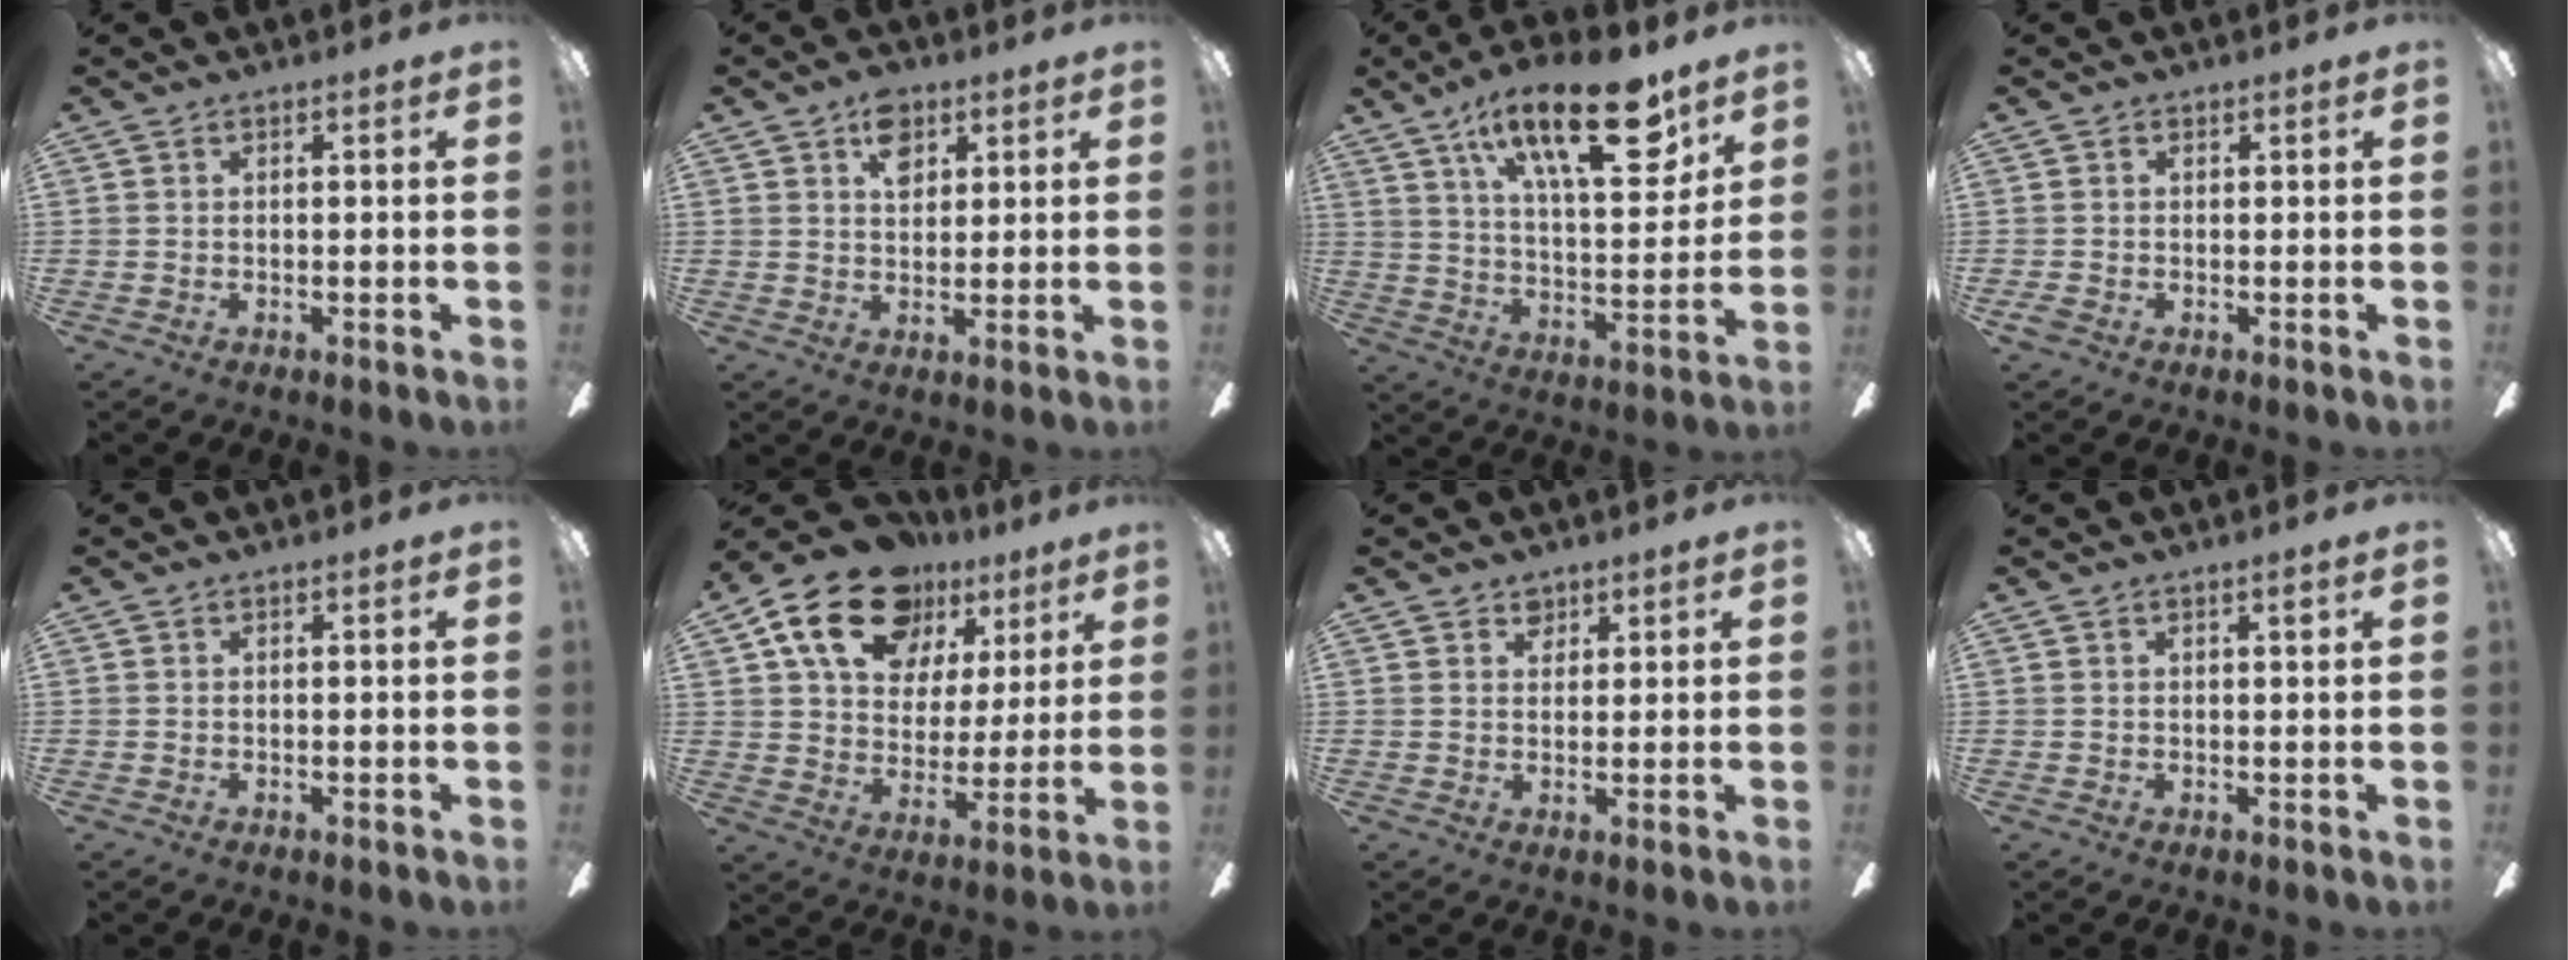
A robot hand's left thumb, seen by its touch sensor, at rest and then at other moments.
{"total": 6.5, "force": [3.4, 4.3, 3.5], "torque": [-0.039, -0.003, 0.057]}
{"total": 22.9, "force": [13.4, 8.6, 16.4], "torque": [-0.245, -0.065, 0.215]}
{"total": 1.5, "force": [-0.5, 1.3, 0.5], "torque": [-0.007, 0.003, -0.009]}
{"total": 0.0}
{"total": 18.9, "force": [11.8, 11.9, 8.8], "torque": [-0.157, -0.055, 0.216]}
{"total": 2.8, "force": [2.3, 1.7, 0.3], "torque": [0.005, -0.009, 0.040]}
{"total": 1.4, "force": [1.0, 0.0, 0.9], "torque": [-0.020, 0.001, 0.017]}